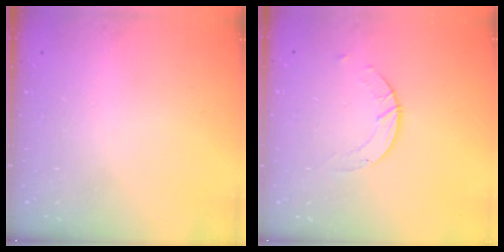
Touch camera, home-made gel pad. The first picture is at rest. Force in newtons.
{"total": 2.8, "press": 2.8, "slide": 0.3}